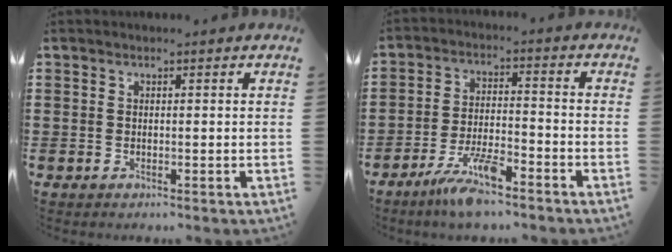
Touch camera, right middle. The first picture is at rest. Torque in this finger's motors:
{"motor_torque": [1.56, -0.58, 0.50, 0.12]}